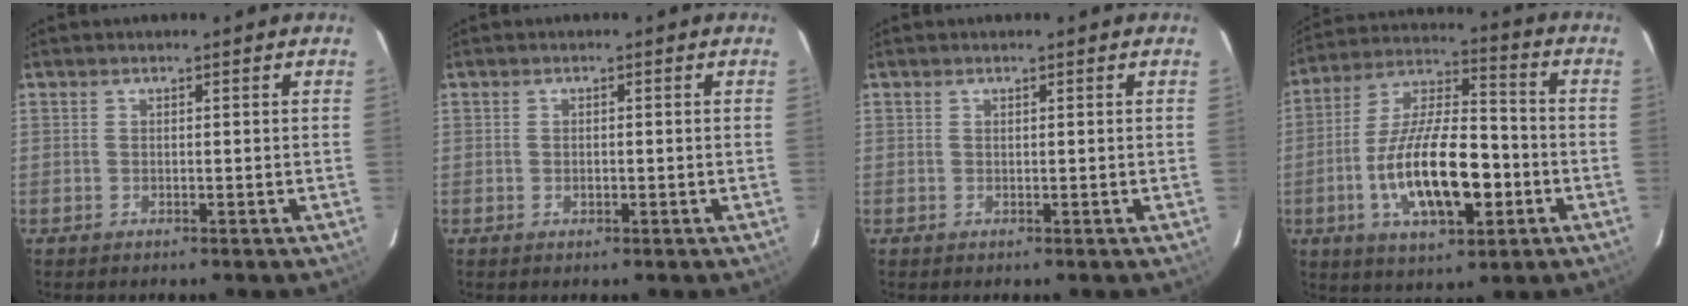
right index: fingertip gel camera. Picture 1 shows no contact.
{"total": 0.9, "force": [-0.2, 0.8, 0.5], "torque": [-0.006, 0.000, -0.003]}
{"total": 0.0}
{"total": 18.5, "force": [-5.1, 7.4, 16.1], "torque": [-0.311, 0.000, -0.085]}